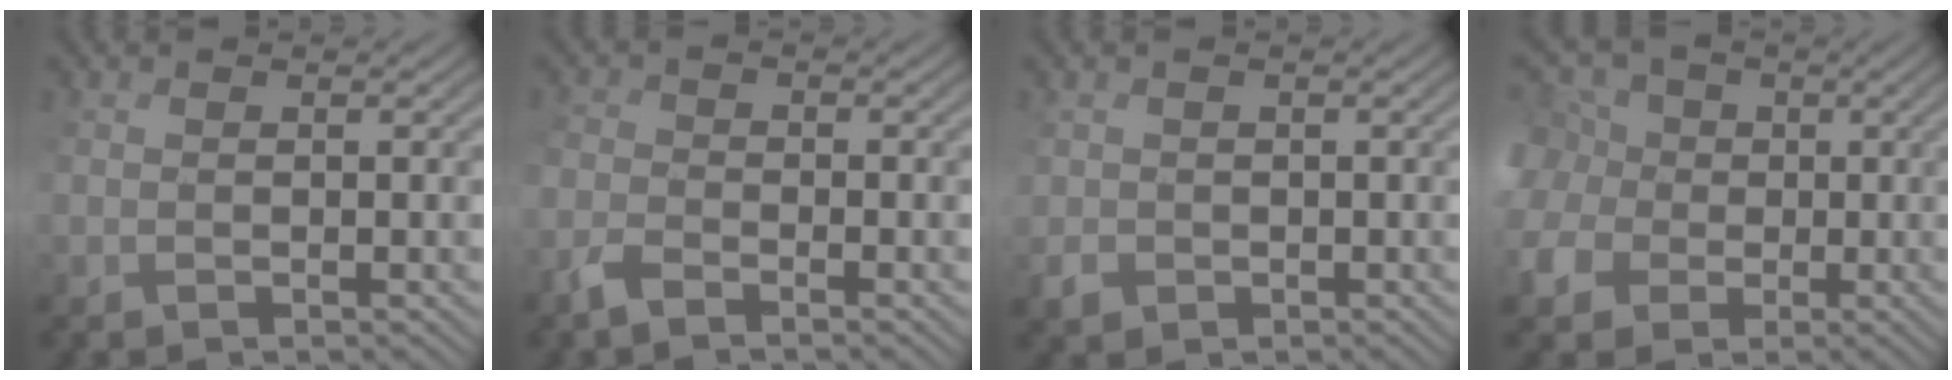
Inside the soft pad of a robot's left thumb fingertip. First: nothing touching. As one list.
[{"total": 2.6, "force": [-1.9, 0.7, 1.6], "torque": [-0.038, 0.005, -0.052]}, {"total": 1.3, "force": [0.5, 1.2, -0.4], "torque": [0.004, 0.006, 0.003]}, {"total": 8.2, "force": [1.3, 7.4, 3.3], "torque": [-0.126, 0.021, 0.012]}]